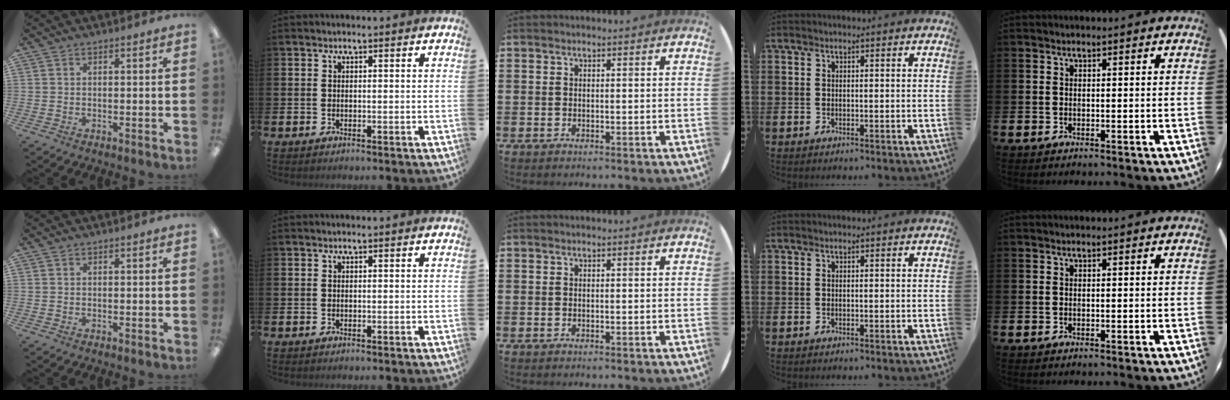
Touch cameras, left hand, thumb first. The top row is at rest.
{}